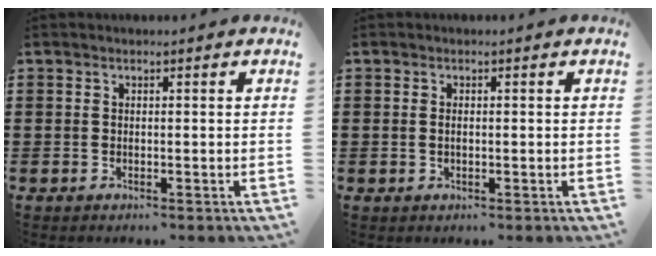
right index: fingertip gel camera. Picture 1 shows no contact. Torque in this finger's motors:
{"motor_torque": [1.15, 0.99, 0.03, -0.01]}